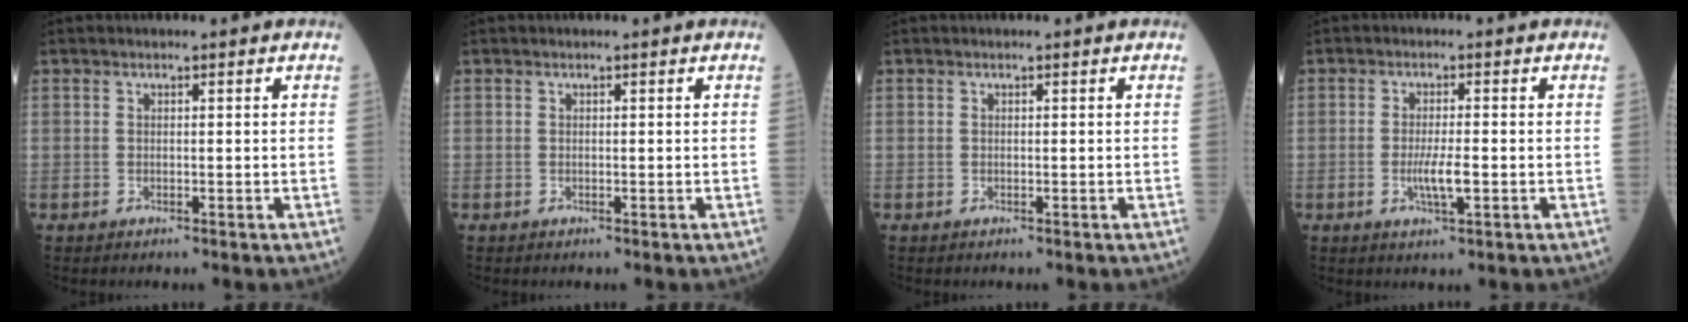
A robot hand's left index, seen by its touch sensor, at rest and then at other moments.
{"total": 0.0}
{"total": 0.0}
{"total": 3.7, "force": [-0.9, 0.4, 3.6], "torque": [-0.074, -0.005, -0.014]}